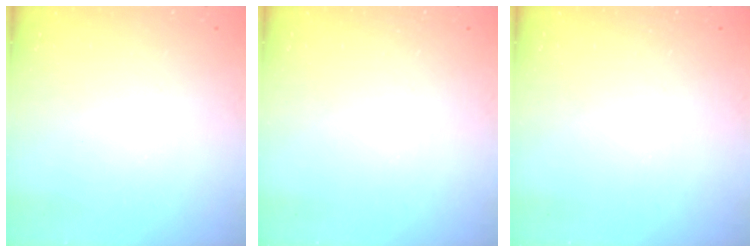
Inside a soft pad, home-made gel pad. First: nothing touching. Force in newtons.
{"total": 0.0}
{"total": 0.0}